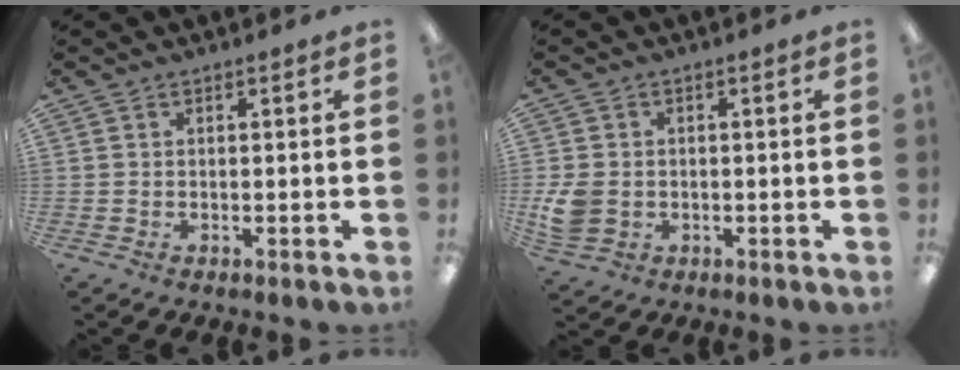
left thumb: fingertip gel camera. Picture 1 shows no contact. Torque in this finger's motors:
{"motor_torque": [-0.06, 0.11, 0.06, -0.05, 0.01]}